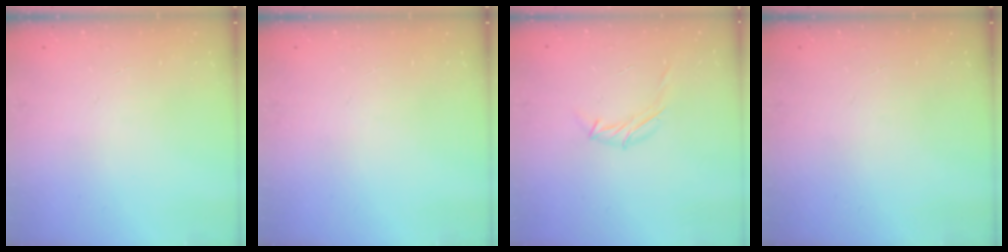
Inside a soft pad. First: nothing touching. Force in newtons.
{"total": 0.0}
{"total": 6.4, "press": 6.3, "slide": 1.4}
{"total": 0.0}